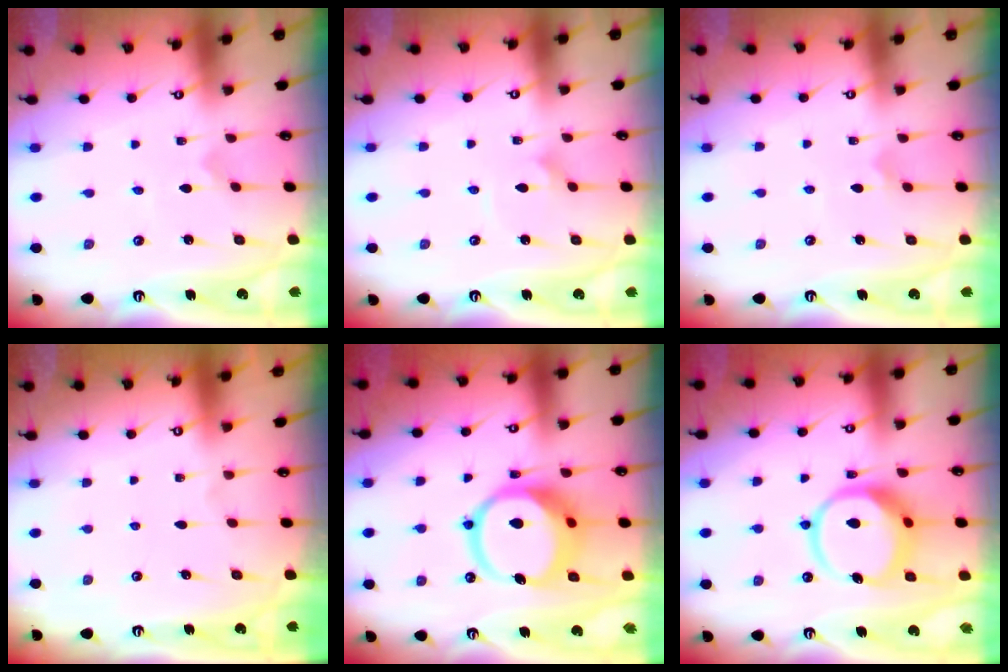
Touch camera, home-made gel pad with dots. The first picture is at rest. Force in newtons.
{"total": 1.8, "press": 1.8, "slide": 0.1}
{"total": 3.9, "press": 3.8, "slide": 0.4}
{"total": 0.0}
{"total": 14.8, "press": 14.6, "slide": 2.0}
{"total": 14.0, "press": 13.9, "slide": 1.7}